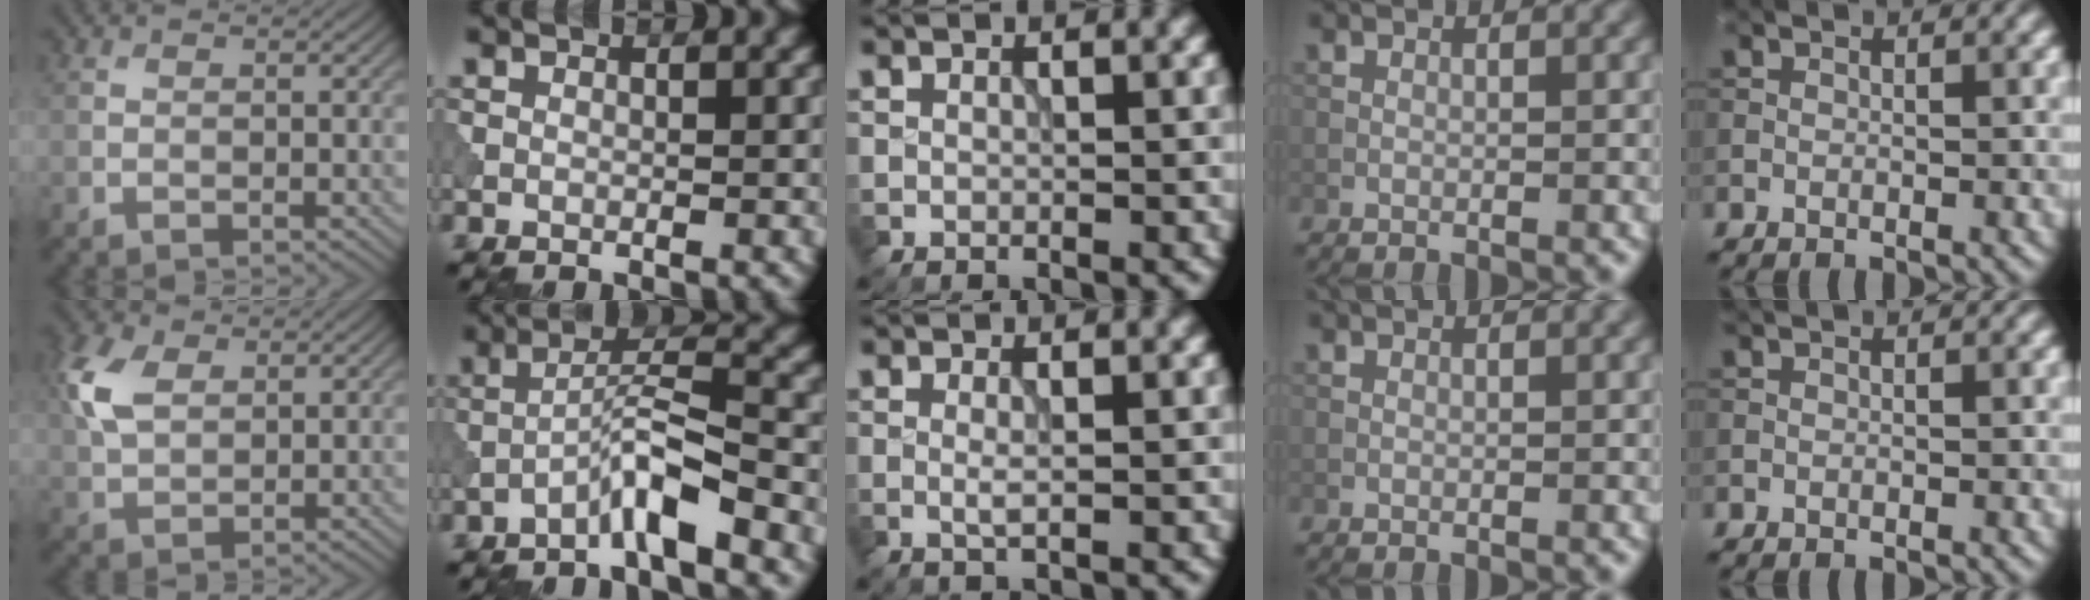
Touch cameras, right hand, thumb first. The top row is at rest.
{"thumb": {"total": 6.4, "force": [2.3, 3.9, 4.5], "torque": [-0.124, 0.010, 0.044]}, "index": {"total": 4.3, "force": [-2.7, 0.3, 3.3], "torque": [-0.061, 0.020, -0.059]}, "middle": {"total": 1.0, "force": [0.0, 0.1, 1.0], "torque": [-0.020, -0.001, -0.001]}}